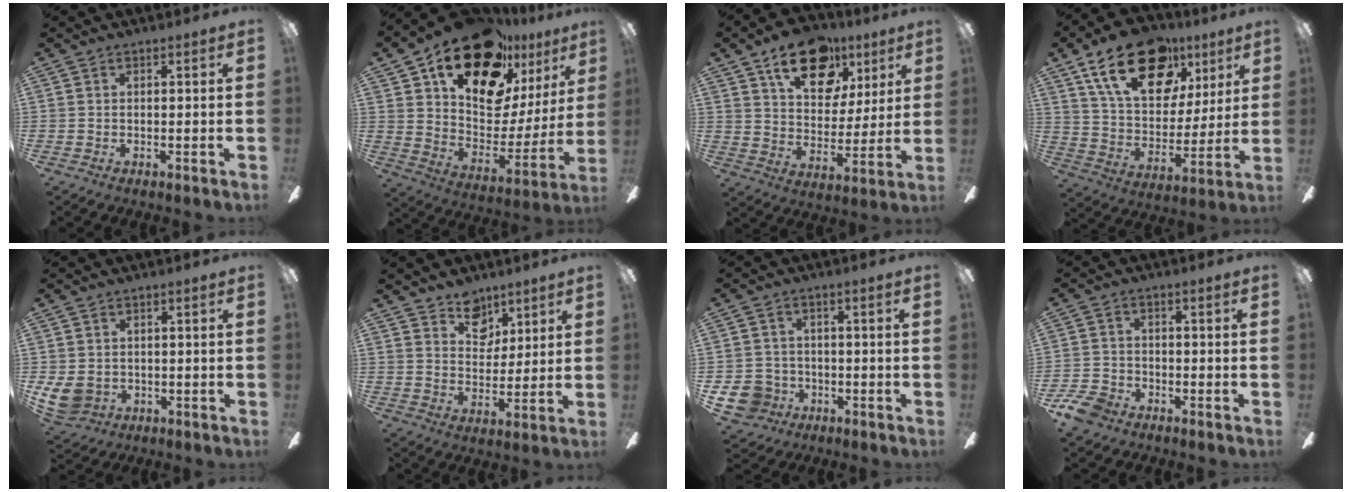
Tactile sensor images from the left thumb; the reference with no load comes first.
{"total": 24.0, "force": [16.5, 12.2, 12.5], "torque": [-0.197, -0.102, 0.293]}
{"total": 19.1, "force": [11.2, 11.4, 10.5], "torque": [-0.148, -0.049, 0.193]}
{"total": 23.7, "force": [13.5, 13.2, 14.2], "torque": [-0.226, -0.061, 0.237]}
{"total": 5.8, "force": [-0.5, 5.0, 2.8], "torque": [-0.071, 0.003, -0.010]}
{"total": 7.9, "force": [5.8, 5.3, 1.4], "torque": [-0.015, -0.036, 0.107]}
{"total": 8.0, "force": [-3.1, 7.0, 2.3], "torque": [-0.069, 0.024, -0.060]}
{"total": 7.0, "force": [-4.9, 4.2, 2.7], "torque": [-0.064, 0.027, -0.095]}